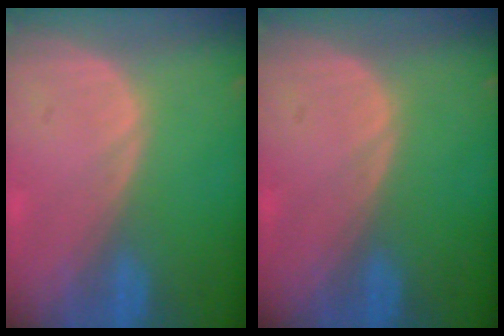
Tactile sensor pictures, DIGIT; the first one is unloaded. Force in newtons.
{"total": 0.0}